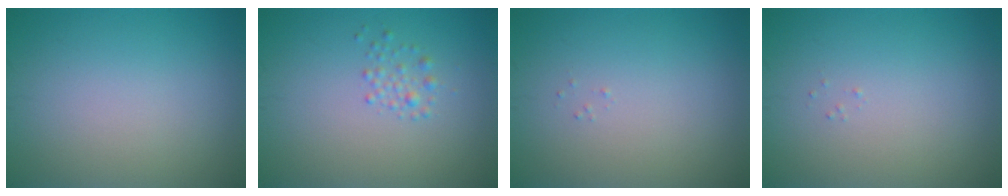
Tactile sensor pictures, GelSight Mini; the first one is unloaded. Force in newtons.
{"total": 1.2, "press": 1.2, "slide": 0.0}
{"total": 0.0}
{"total": 0.0}